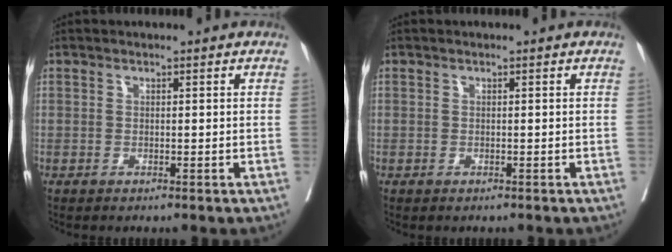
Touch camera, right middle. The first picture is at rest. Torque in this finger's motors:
{"motor_torque": [0.02, -0.06, -0.01, 0.00]}